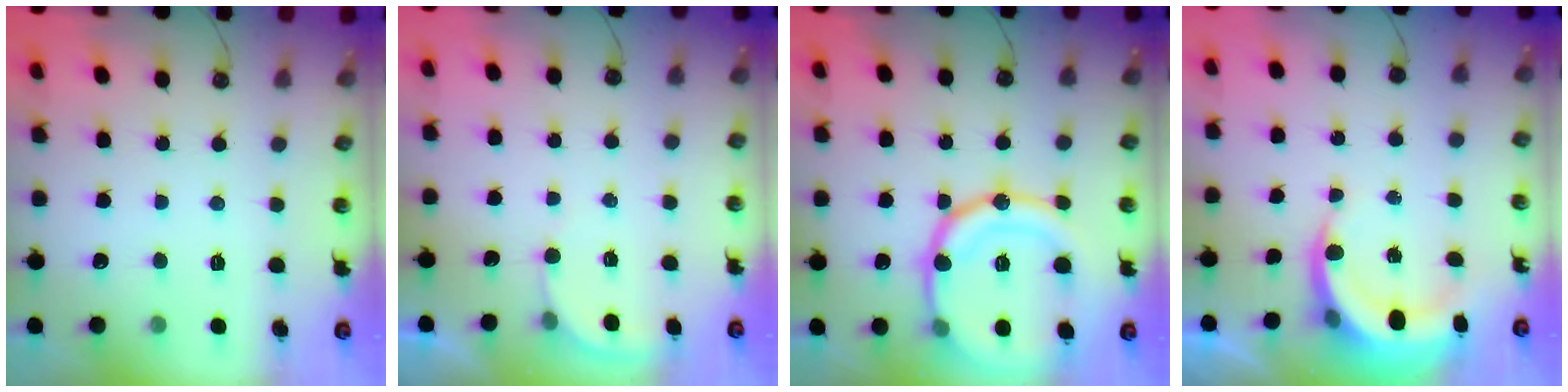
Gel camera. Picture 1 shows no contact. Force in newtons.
{"total": 2.9, "press": 2.9, "slide": 0.2}
{"total": 22.3, "press": 22.0, "slide": 3.7}
{"total": 6.3, "press": 6.2, "slide": 1.2}